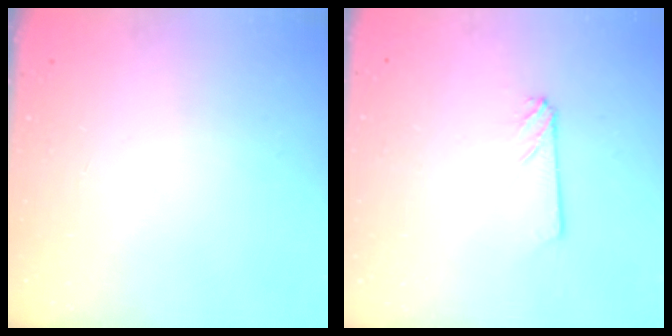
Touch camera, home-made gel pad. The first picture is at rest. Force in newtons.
{"total": 2.4, "press": 2.4, "slide": 0.3}